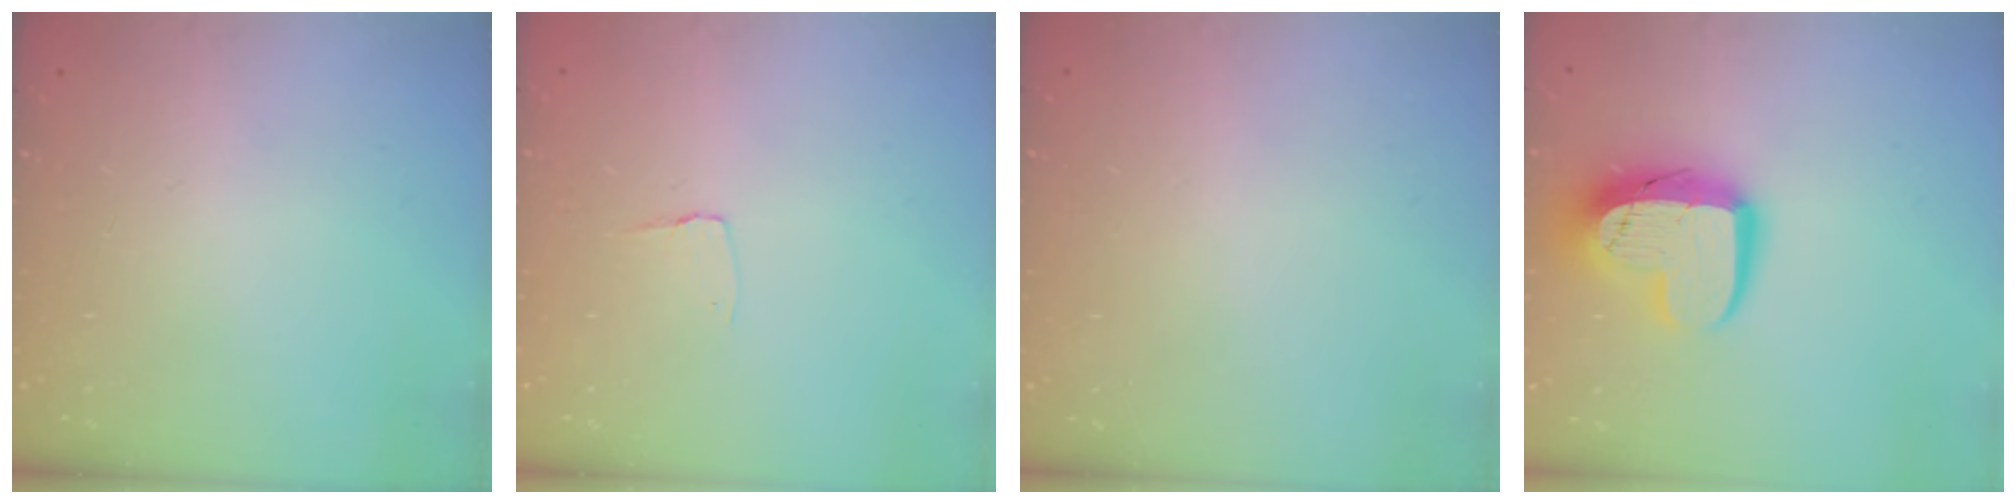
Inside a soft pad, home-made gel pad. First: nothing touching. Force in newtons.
{"total": 2.9, "press": 2.9, "slide": 0.3}
{"total": 0.0}
{"total": 14.3, "press": 14.3, "slide": 1.2}